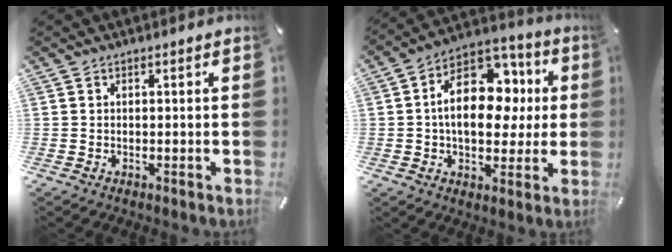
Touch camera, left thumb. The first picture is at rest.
{"total": 17.9, "force": [2.2, 12.4, 12.7], "torque": [-0.196, -0.002, 0.043]}